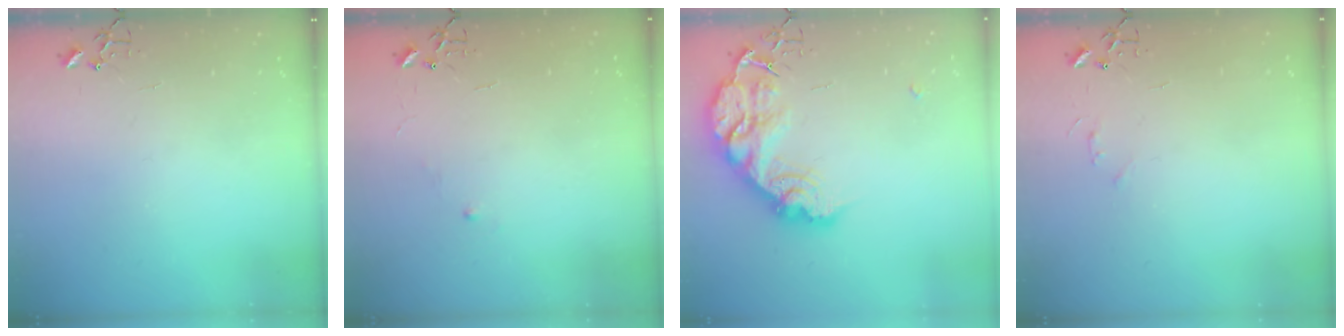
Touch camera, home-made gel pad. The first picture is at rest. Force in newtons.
{"total": 4.4, "press": 4.4, "slide": 0.6}
{"total": 25.5, "press": 25.4, "slide": 2.1}
{"total": 3.5, "press": 3.4, "slide": 0.4}